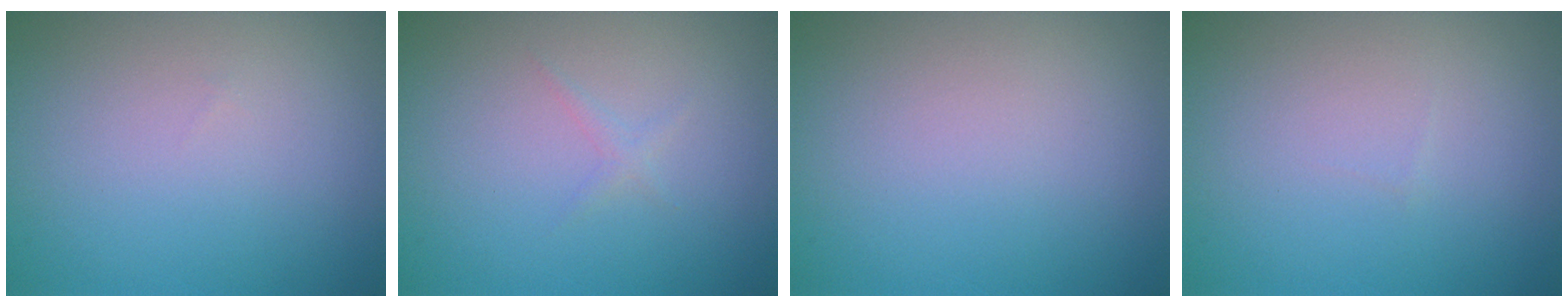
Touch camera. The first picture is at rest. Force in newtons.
{"total": 0.6, "press": 0.6, "slide": 0.1}
{"total": 0.0}
{"total": 0.0}